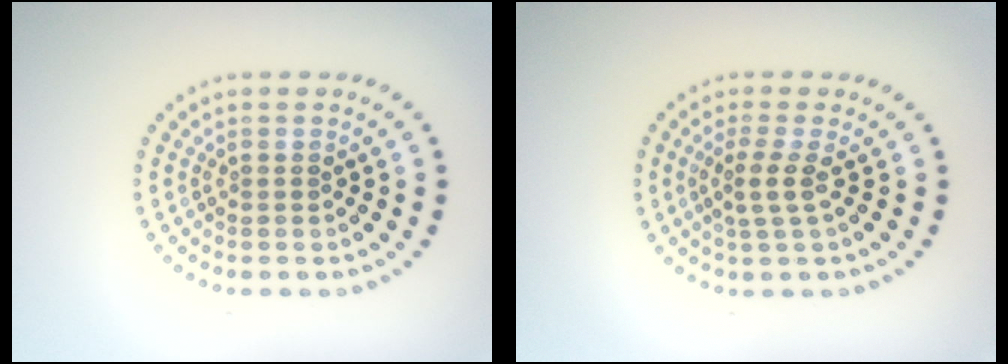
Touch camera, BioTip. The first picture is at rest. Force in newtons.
{"total": 2.3, "press": 1.8, "slide": 1.4}